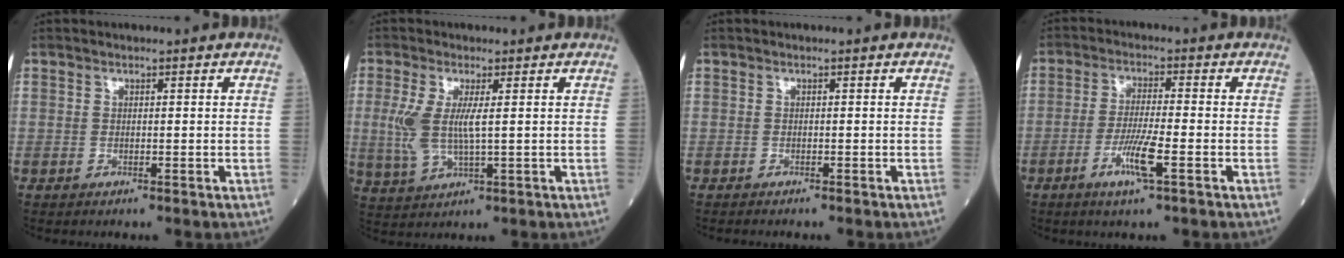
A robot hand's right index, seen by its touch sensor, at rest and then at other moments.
{"total": 6.3, "force": [0.7, 1.5, 6.1], "torque": [-0.149, -0.004, 0.019]}
{"total": 0.9, "force": [-0.9, -0.1, 0.4], "torque": [-0.004, 0.000, -0.014]}
{"total": 6.2, "force": [-2.6, 0.1, 5.6], "torque": [-0.110, -0.011, -0.050]}